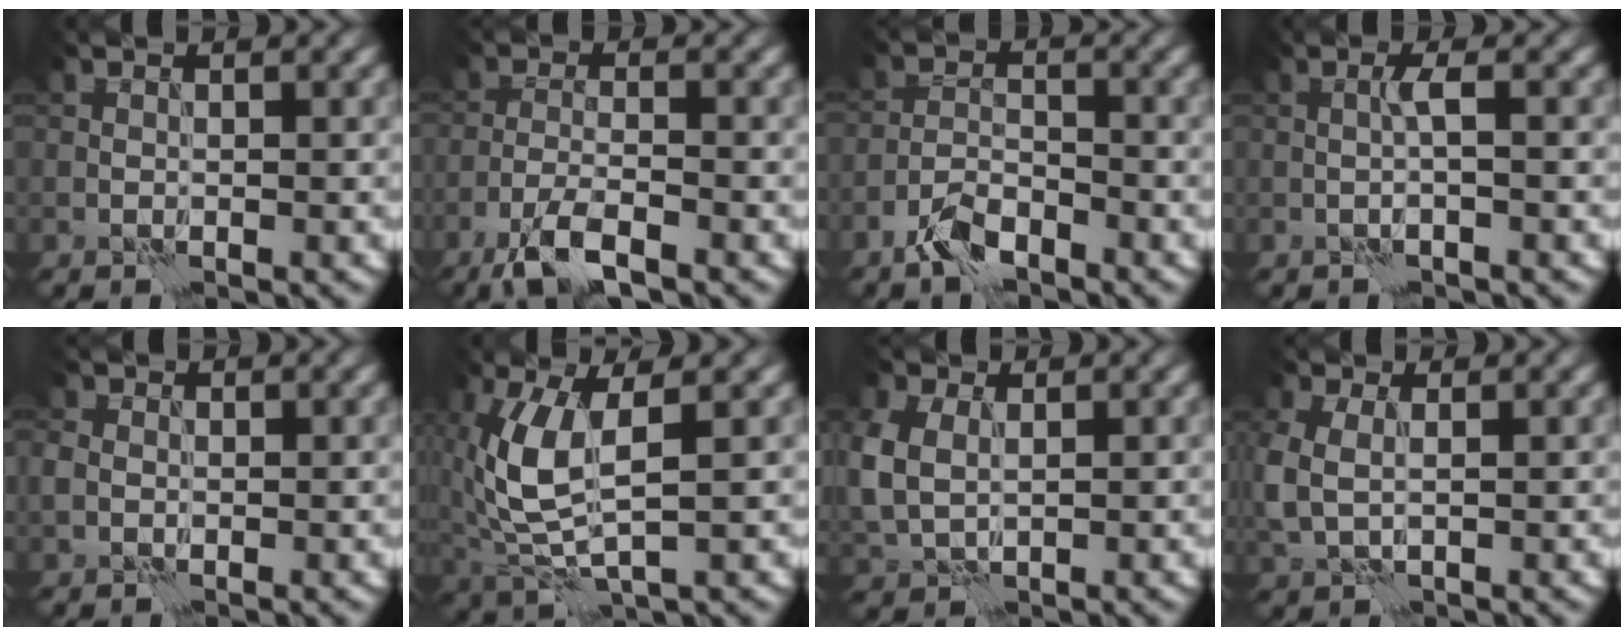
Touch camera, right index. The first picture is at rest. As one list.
[{"total": 4.5, "force": [-3.3, 1.0, 3.0], "torque": [-0.063, -0.003, -0.070]}, {"total": 3.3, "force": [-2.5, 1.2, 1.8], "torque": [-0.034, 0.006, -0.057]}, {"total": 1.4, "force": [-0.1, 0.0, 1.4], "torque": [-0.029, 0.004, -0.003]}, {"total": 2.0, "force": [0.0, 1.8, 0.9], "torque": [-0.021, 0.002, -0.001]}, {"total": 6.5, "force": [0.7, 2.9, 5.8], "torque": [-0.153, -0.004, 0.020]}, {"total": 5.4, "force": [0.6, 4.1, 3.5], "torque": [-0.114, 0.000, 0.026]}, {"total": 3.9, "force": [0.2, 2.8, 2.8], "torque": [-0.082, -0.006, 0.010]}]